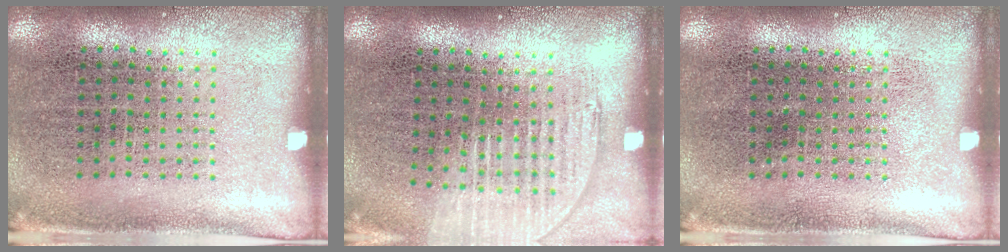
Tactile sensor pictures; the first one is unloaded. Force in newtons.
{"total": 1.2, "press": 1.1, "slide": 0.5}
{"total": 0.0}